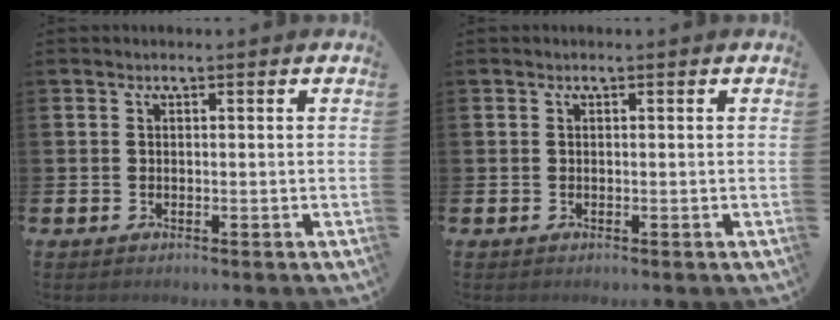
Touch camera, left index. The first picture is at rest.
{"total": 0.0}